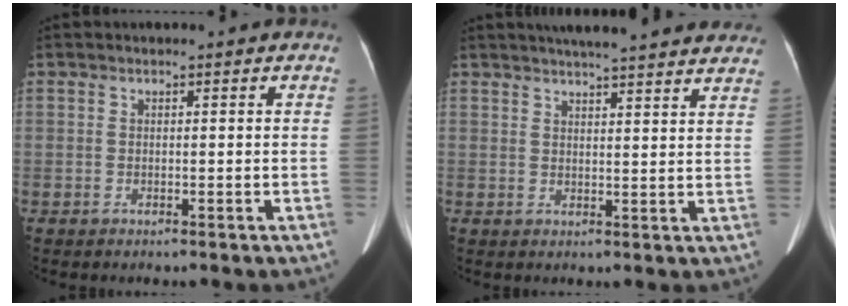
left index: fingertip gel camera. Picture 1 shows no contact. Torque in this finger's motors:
{"motor_torque": [0.57, -0.88, 0.05, 0.09]}